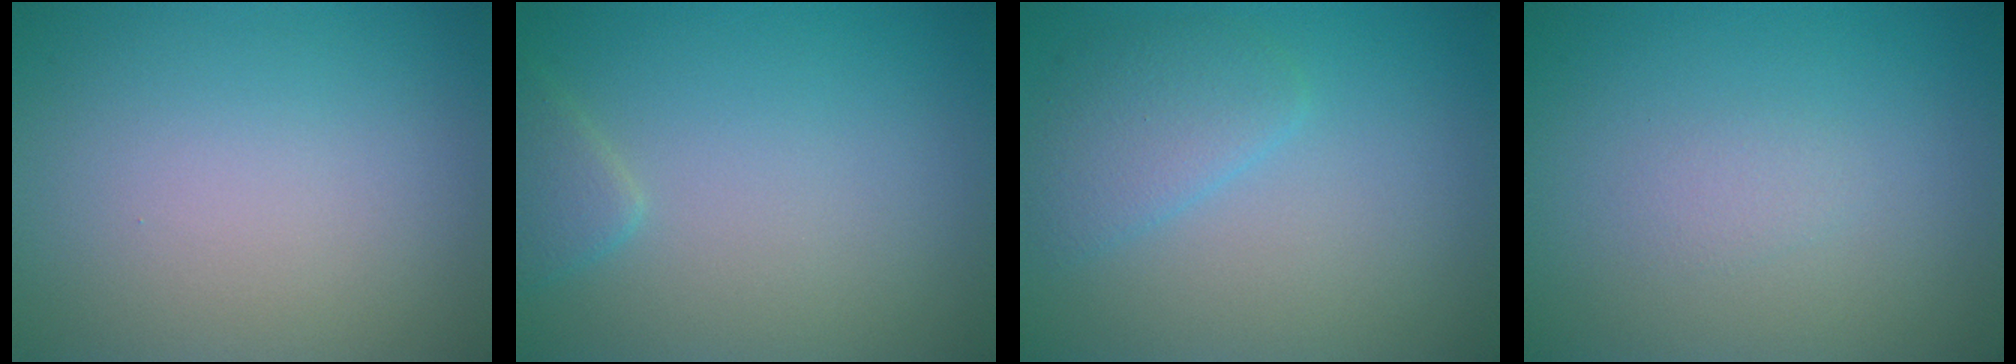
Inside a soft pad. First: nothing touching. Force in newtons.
{"total": 1.6, "press": 1.6, "slide": 0.1}
{"total": 2.7, "press": 2.7, "slide": 0.2}
{"total": 0.8, "press": 0.8, "slide": 0.0}